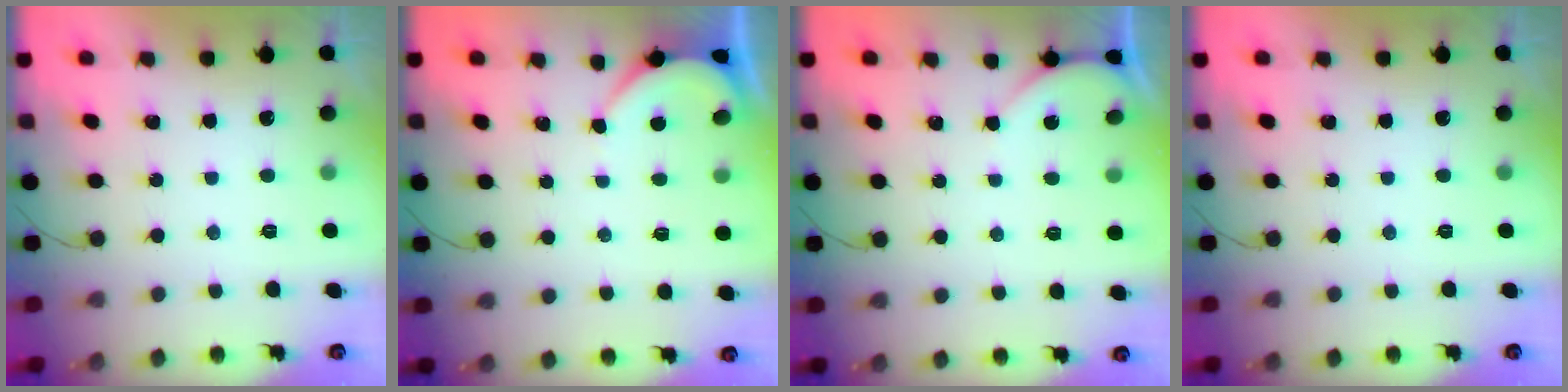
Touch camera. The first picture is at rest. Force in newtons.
{"total": 2.1, "press": 2.1, "slide": 0.3}
{"total": 1.3, "press": 1.3, "slide": 0.3}
{"total": 0.0}